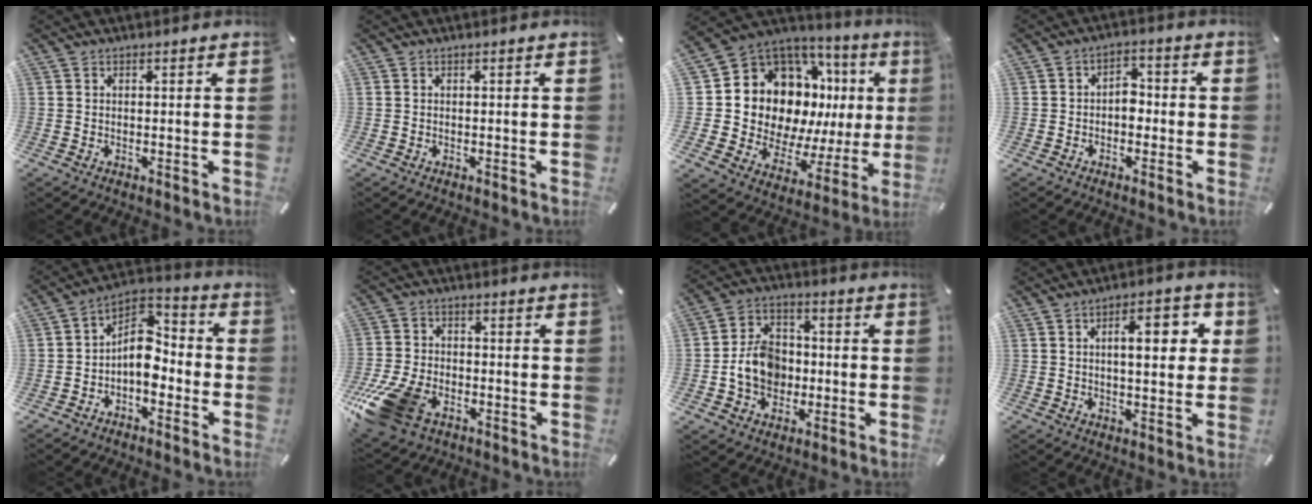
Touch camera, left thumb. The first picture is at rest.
{"total": 0.0}
{"total": 15.9, "force": [5.5, 12.0, 9.0], "torque": [-0.151, -0.074, 0.114]}
{"total": 4.3, "force": [-1.1, 3.1, 2.8], "torque": [-0.036, 0.009, -0.026]}
{"total": 9.5, "force": [-2.8, 6.6, 6.2], "torque": [-0.109, 0.010, -0.055]}
{"total": 15.2, "force": [-7.6, 9.6, 9.0], "torque": [-0.186, 0.037, -0.129]}
{"total": 9.9, "force": [-1.8, 8.4, 4.9], "torque": [-0.096, 0.022, -0.032]}
{"total": 9.3, "force": [2.2, 4.2, 7.9], "torque": [-0.109, -0.004, 0.026]}